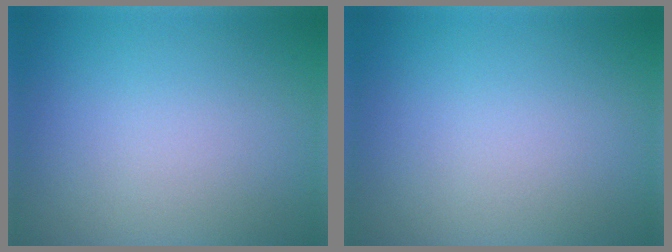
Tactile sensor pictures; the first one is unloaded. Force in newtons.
{"total": 0.0}